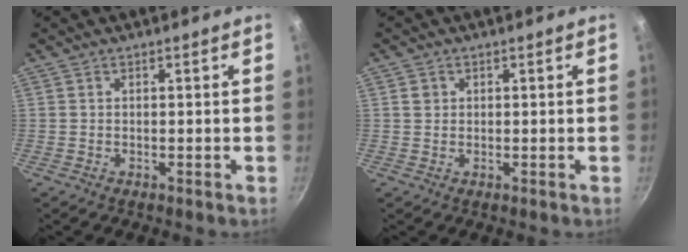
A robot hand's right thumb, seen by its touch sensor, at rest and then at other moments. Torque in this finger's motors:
{"motor_torque": [0.51, 0.38, 0.24, 0.35, -0.02]}